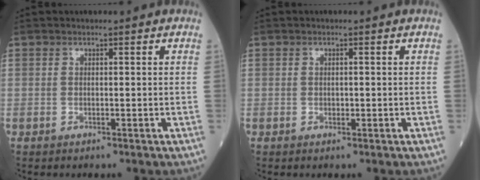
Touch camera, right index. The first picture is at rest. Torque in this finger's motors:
{"motor_torque": [0.21, 0.08, 0.05, -0.01]}